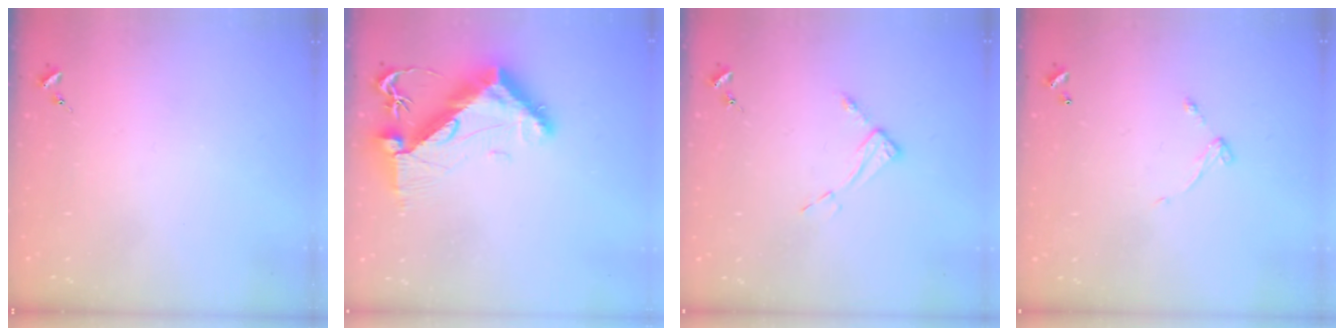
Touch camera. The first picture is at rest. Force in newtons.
{"total": 11.4, "press": 11.4, "slide": 1.2}
{"total": 6.5, "press": 6.5, "slide": 0.5}
{"total": 5.7, "press": 5.7, "slide": 0.5}